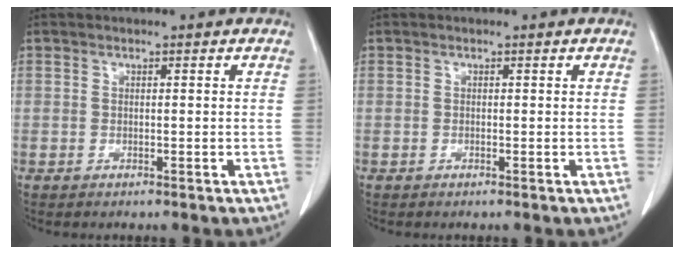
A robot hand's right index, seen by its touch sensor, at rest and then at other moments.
{"total": 0.0}